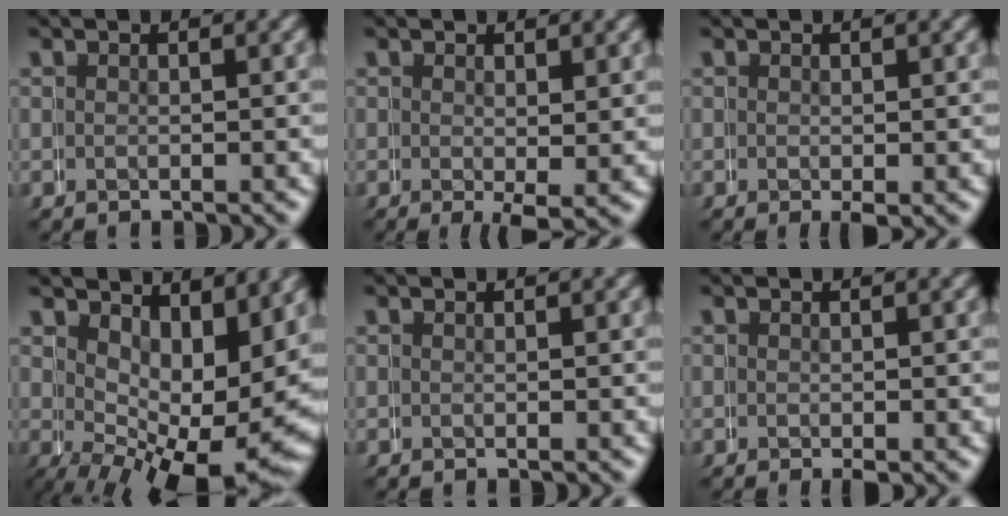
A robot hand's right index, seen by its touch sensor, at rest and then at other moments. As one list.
[{"total": 2.0, "force": [-0.5, 0.4, 1.9], "torque": [-0.026, -0.015, -0.003]}, {"total": 0.8, "force": [-0.3, 0.1, 0.7], "torque": [-0.010, -0.005, -0.003]}, {"total": 10.6, "force": [-1.0, 5.0, 9.3], "torque": [-0.122, -0.045, 0.005]}, {"total": 0.0}, {"total": 0.7, "force": [-0.5, 0.2, 0.5], "torque": [-0.008, -0.004, -0.005]}]